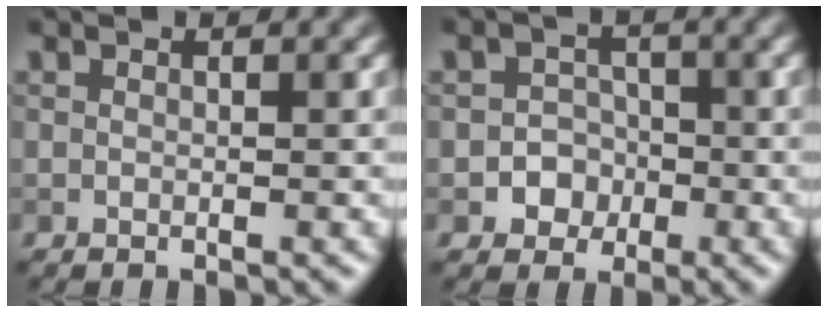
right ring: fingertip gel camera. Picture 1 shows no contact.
{"total": 3.0, "force": [-1.0, 2.7, 0.7], "torque": [0.012, 0.007, -0.032]}